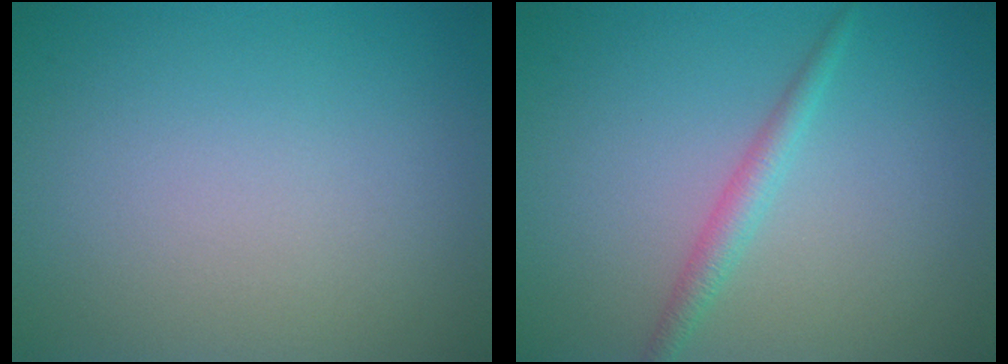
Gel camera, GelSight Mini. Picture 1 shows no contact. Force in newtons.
{"total": 1.8, "press": 1.8, "slide": 0.1}